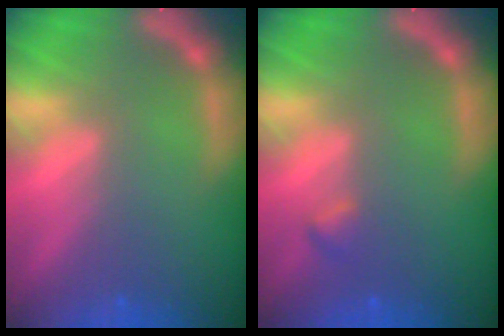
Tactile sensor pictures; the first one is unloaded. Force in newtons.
{"total": 0.9}